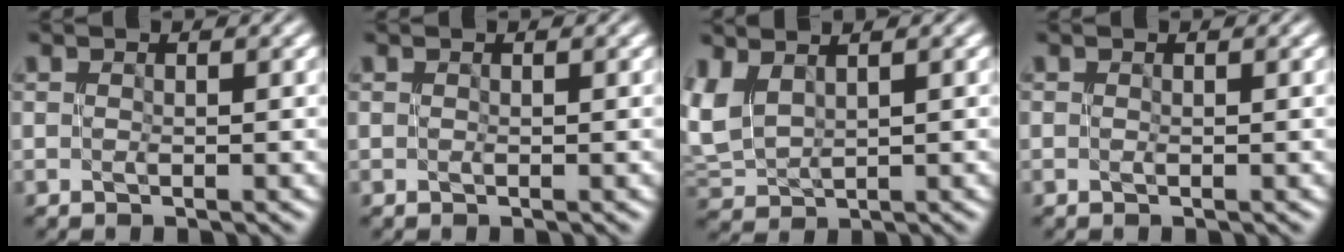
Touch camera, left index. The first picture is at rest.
{"total": 0.0}
{"total": 2.7, "force": [2.0, 1.4, 1.2], "torque": [-0.044, 0.006, 0.042]}
{"total": 0.0}